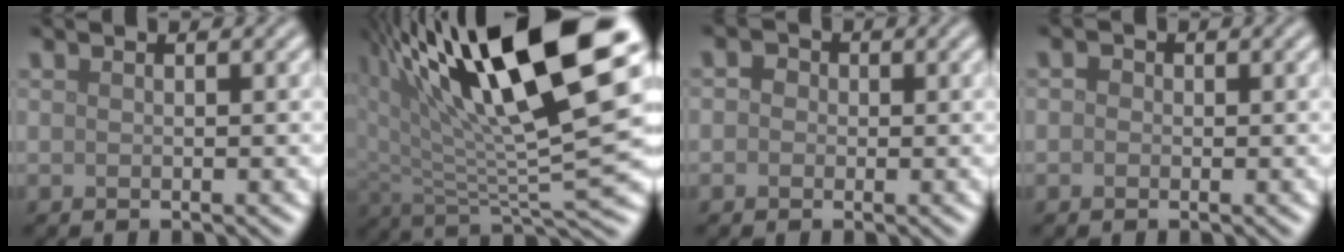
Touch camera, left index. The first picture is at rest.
{"total": 16.9, "force": [7.9, 5.0, 14.1], "torque": [-0.257, 0.016, 0.141]}
{"total": 1.7, "force": [0.2, 1.5, 0.7], "torque": [0.004, 0.002, -0.014]}
{"total": 0.9, "force": [0.0, 0.8, 0.3], "torque": [-0.003, -0.001, -0.008]}